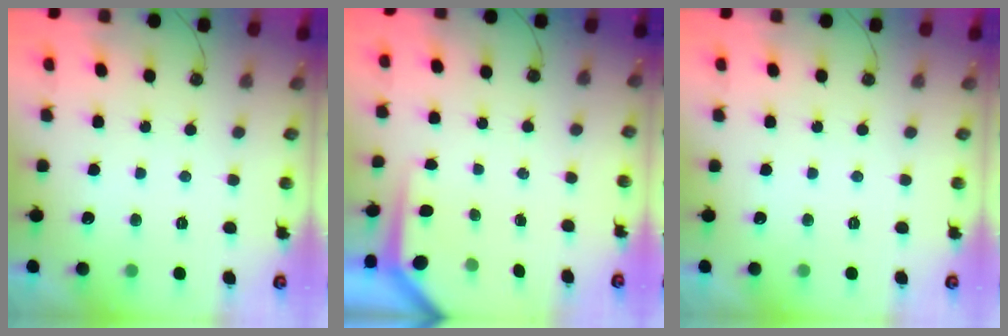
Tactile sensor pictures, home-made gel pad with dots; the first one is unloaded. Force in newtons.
{"total": 3.9, "press": 3.9, "slide": 0.2}
{"total": 0.0}